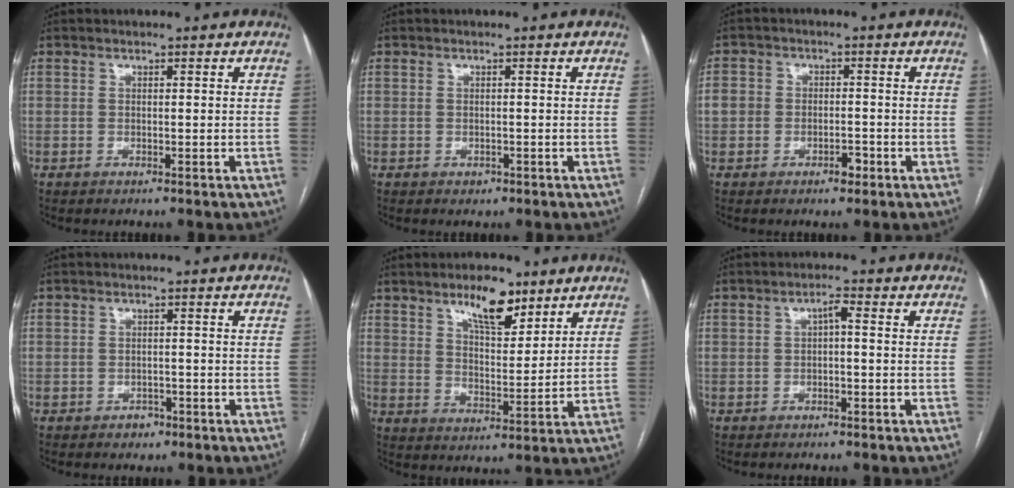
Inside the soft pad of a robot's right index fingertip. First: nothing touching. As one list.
[{"total": 0.8, "force": [-0.2, 0.7, 0.1], "torque": [-0.002, 0.001, 0.001]}, {"total": 4.7, "force": [-1.5, 3.7, 2.4], "torque": [-0.031, 0.018, -0.020]}, {"total": 1.8, "force": [-1.0, 1.5, 0.3], "torque": [0.001, 0.007, -0.011]}, {"total": 9.0, "force": [6.3, 3.0, 5.8], "torque": [-0.096, -0.002, 0.108]}, {"total": 1.7, "force": [0.2, 0.4, 1.6], "torque": [-0.027, 0.010, 0.004]}]